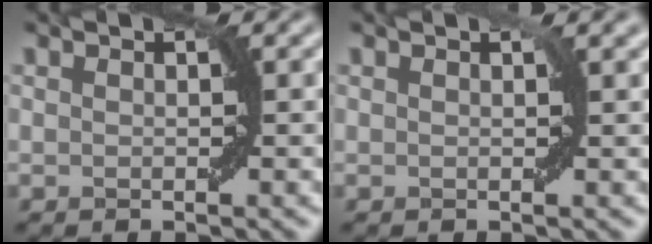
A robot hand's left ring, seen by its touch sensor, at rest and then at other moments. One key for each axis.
{"total": 0.9, "fx": 0.5, "fy": 0.0, "fz": 0.7, "tx": -0.008, "ty": 0.002, "tz": 0.009}